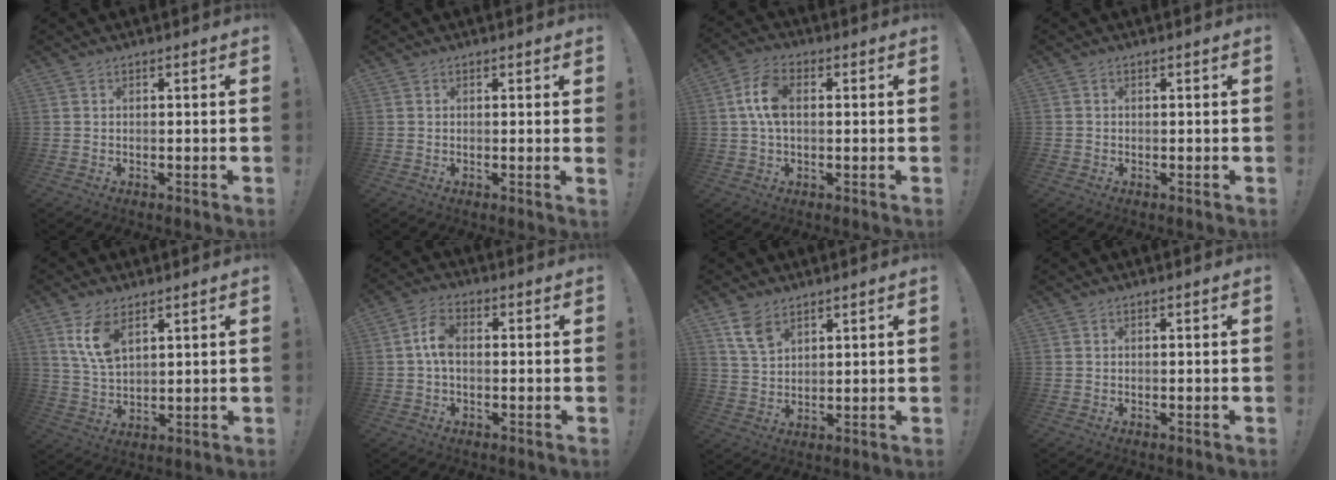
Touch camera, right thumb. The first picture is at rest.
{"total": 1.0, "force": [0.5, -0.4, 0.8], "torque": [-0.008, -0.004, 0.006]}
{"total": 8.5, "force": [1.0, 5.1, 6.7], "torque": [-0.131, 0.010, 0.023]}
{"total": 0.8, "force": [-0.6, 0.6, 0.1], "torque": [-0.005, 0.003, -0.009]}
{"total": 9.0, "force": [5.1, 4.5, 5.9], "torque": [-0.113, -0.017, 0.094]}
{"total": 6.3, "force": [0.2, 3.6, 5.1], "torque": [-0.104, 0.007, 0.003]}
{"total": 7.0, "force": [4.5, 3.7, 3.8], "torque": [-0.073, -0.017, 0.089]}
{"total": 0.0}